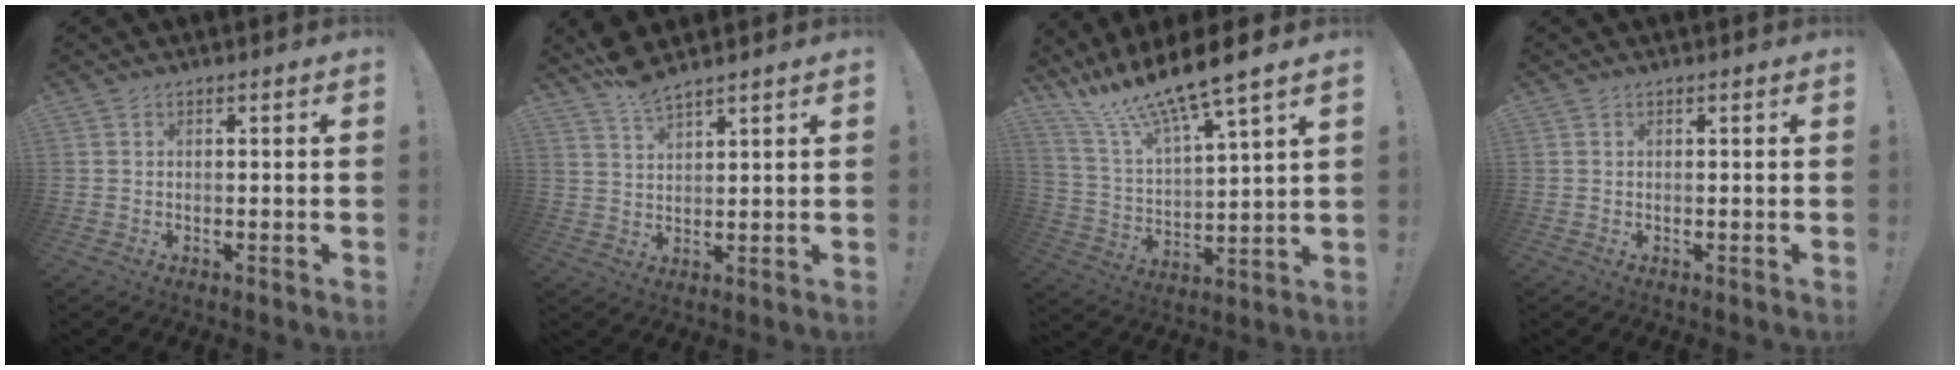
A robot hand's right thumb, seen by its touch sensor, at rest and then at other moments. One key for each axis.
{"total": 5.8, "fx": 5.1, "fy": 1.1, "fz": 2.6, "tx": -0.049, "ty": -0.030, "tz": 0.093}
{"total": 12.9, "fx": 11.1, "fy": -0.1, "fz": 6.5, "tx": -0.145, "ty": -0.090, "tz": 0.190}
{"total": 0.0}